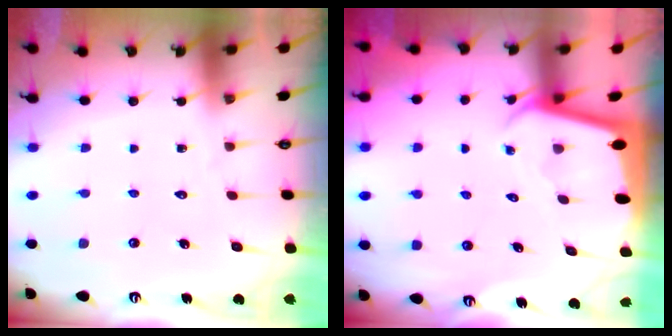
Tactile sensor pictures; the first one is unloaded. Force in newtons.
{"total": 2.1, "press": 2.1, "slide": 0.1}